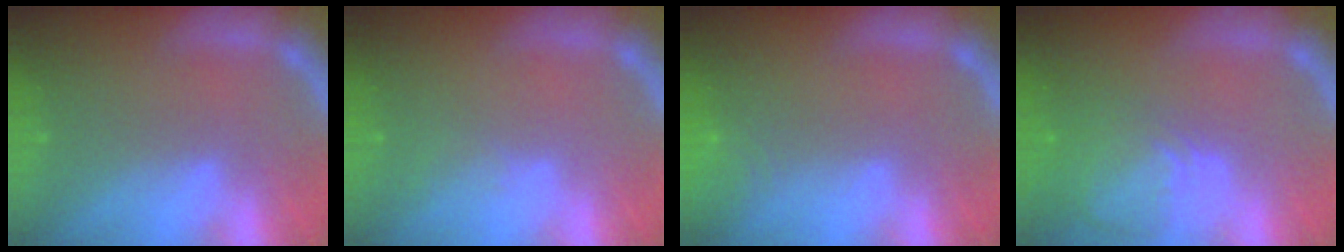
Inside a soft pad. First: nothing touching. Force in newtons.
{"total": 1.0}
{"total": 3.0}
{"total": 6.1}